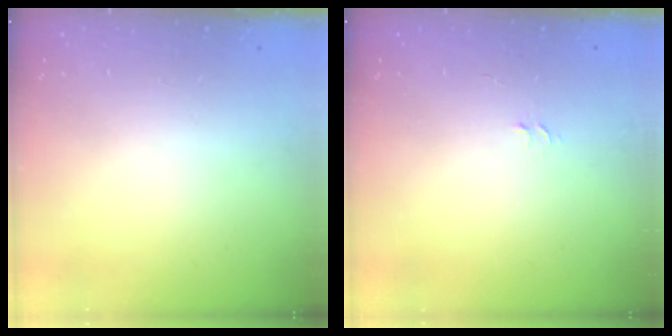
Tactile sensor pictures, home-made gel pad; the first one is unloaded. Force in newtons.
{"total": 3.5, "press": 3.5, "slide": 0.3}